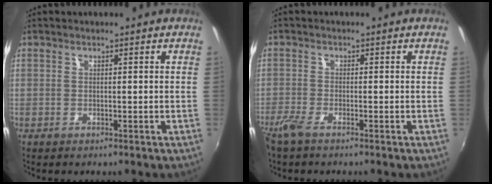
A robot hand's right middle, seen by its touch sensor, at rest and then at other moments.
{"total": 3.1, "force": [-2.4, 0.6, 1.9], "torque": [-0.050, -0.008, -0.052]}